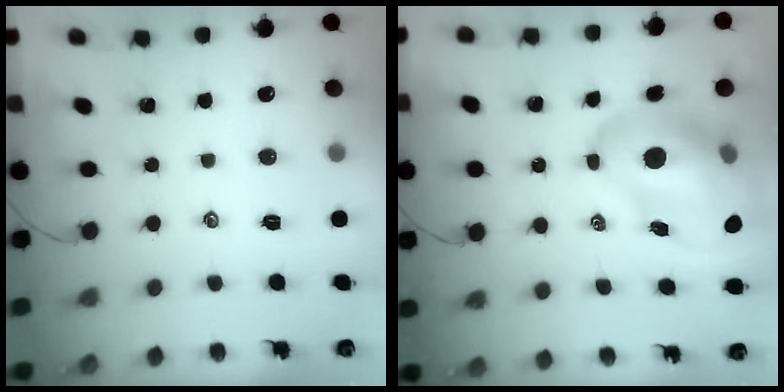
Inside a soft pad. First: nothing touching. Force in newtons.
{"total": 17.3, "press": 16.5, "slide": 5.1}